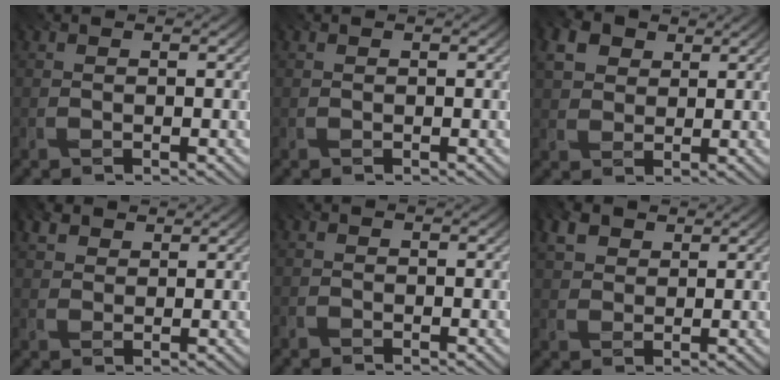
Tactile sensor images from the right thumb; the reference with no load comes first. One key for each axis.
{"total": 0.0}
{"total": 4.0, "fx": 1.6, "fy": 3.1, "fz": 2.0, "tx": -0.055, "ty": 0.001, "tz": 0.030}
{"total": 2.6, "fx": 1.8, "fy": 1.5, "fz": 1.0, "tx": -0.027, "ty": 0.003, "tz": 0.035}
{"total": 1.5, "fx": -1.4, "fy": 0.5, "fz": 0.0, "tx": -0.004, "ty": -0.003, "tz": -0.033}
{"total": 3.6, "fx": 2.1, "fy": 2.3, "fz": 1.8, "tx": -0.050, "ty": 0.003, "tz": 0.044}